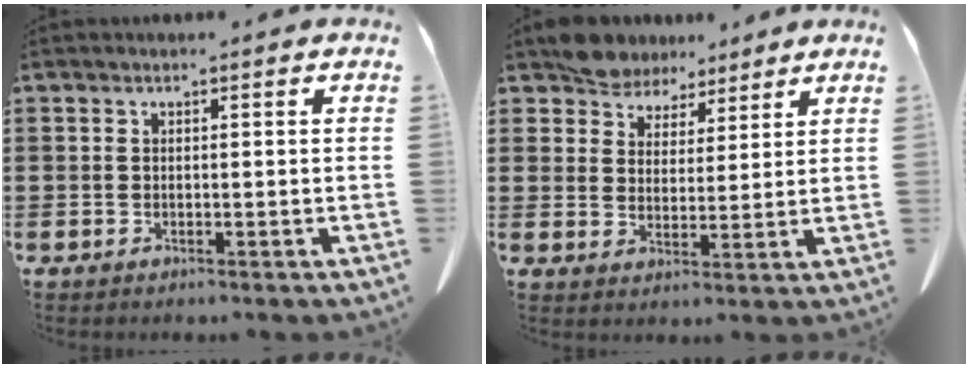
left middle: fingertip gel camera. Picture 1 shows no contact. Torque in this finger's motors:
{"motor_torque": [2.14, 0.00, 0.17, 0.05]}